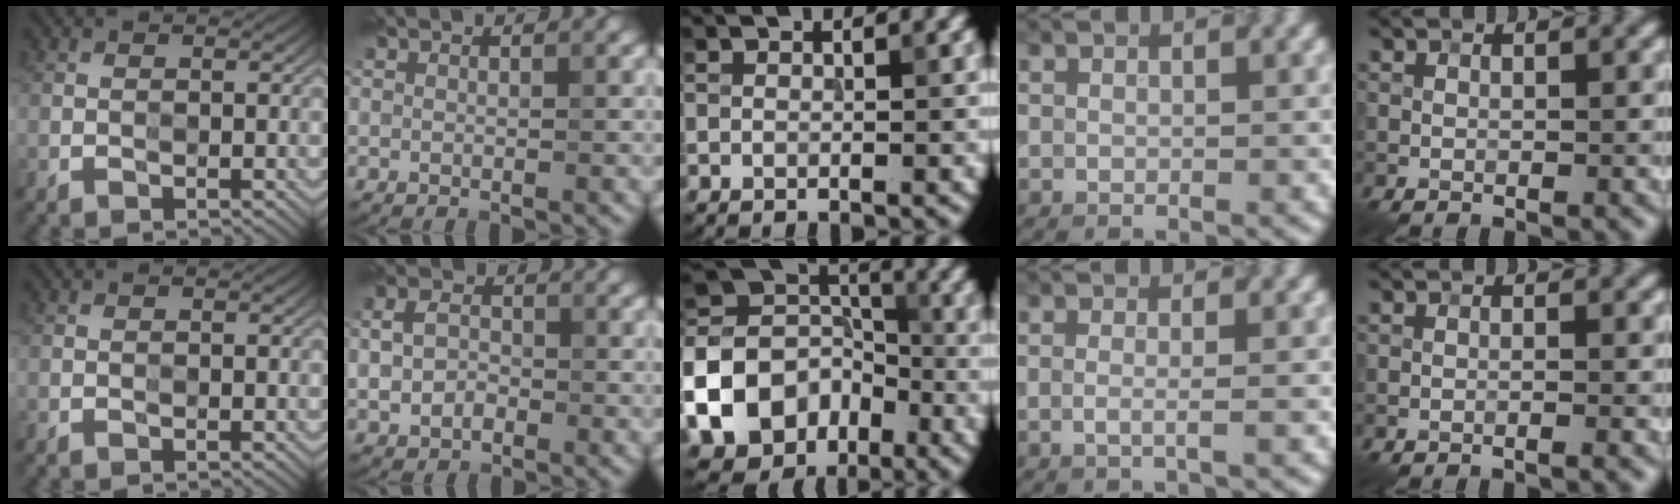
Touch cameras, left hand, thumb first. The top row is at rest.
{"index": {"total": 3.3, "force": [-0.5, 2.6, 2.1], "torque": [-0.045, 0.000, -0.015]}, "middle": {"total": 10.8, "force": [-4.4, 8.6, 4.9], "torque": [-0.123, -0.001, -0.091]}, "ring": {"total": 1.6, "force": [-0.2, 0.6, 1.5], "torque": [-0.022, -0.009, -0.012]}, "little": {"total": 0.7, "force": [-0.3, 0.2, 0.5], "torque": [-0.003, 0.003, -0.012]}}